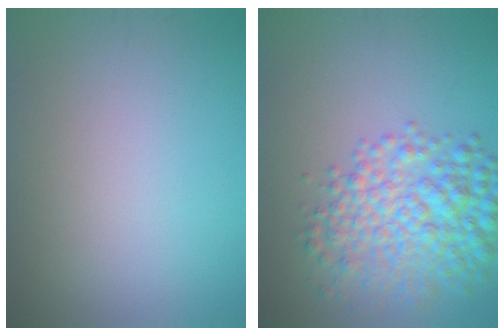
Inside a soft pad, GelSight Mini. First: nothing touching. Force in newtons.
{"total": 6.5, "press": 6.5, "slide": 0.1}